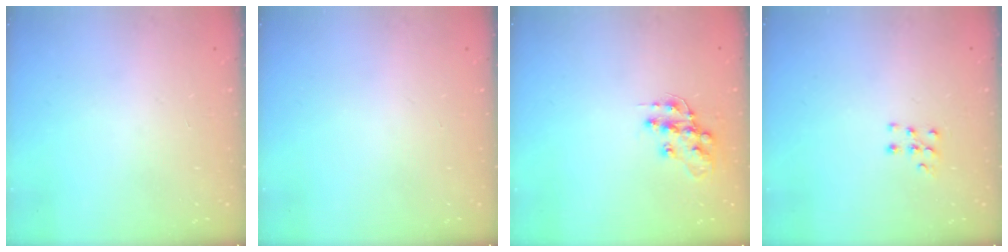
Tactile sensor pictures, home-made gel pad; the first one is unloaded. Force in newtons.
{"total": 0.0}
{"total": 12.7, "press": 12.6, "slide": 0.9}
{"total": 6.1, "press": 6.0, "slide": 0.5}